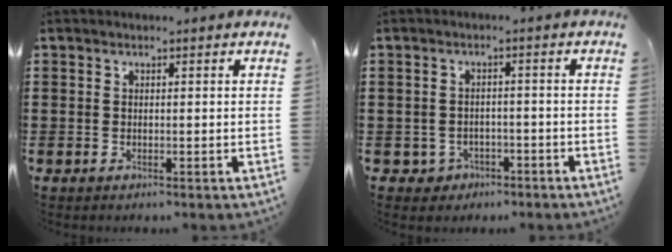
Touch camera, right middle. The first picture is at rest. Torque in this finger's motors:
{"motor_torque": [0.07, 0.13, 0.05, -0.01]}